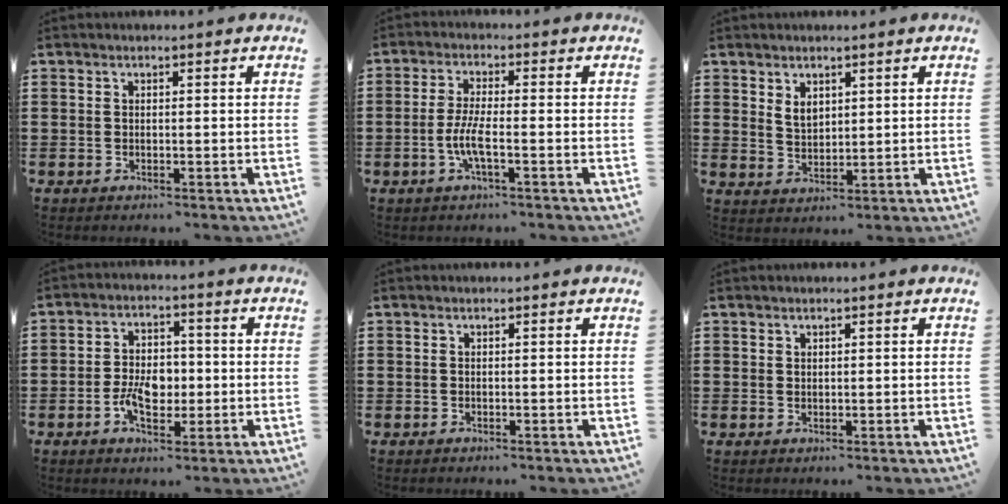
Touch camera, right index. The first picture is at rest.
{"total": 4.7, "force": [-1.7, 0.8, 4.3], "torque": [-0.101, -0.007, -0.040]}
{"total": 2.9, "force": [1.8, 1.8, 1.4], "torque": [-0.024, 0.002, 0.033]}
{"total": 6.2, "force": [-1.3, 3.9, 4.7], "torque": [-0.092, 0.002, -0.028]}
{"total": 0.0}
{"total": 0.9, "force": [0.7, 0.5, 0.2], "torque": [-0.004, 0.003, 0.013]}